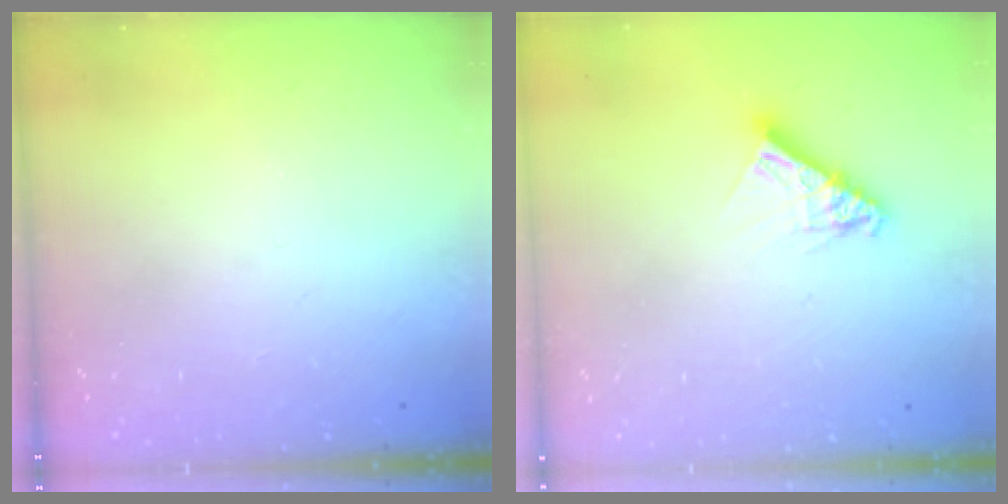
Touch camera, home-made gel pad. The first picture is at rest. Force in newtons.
{"total": 9.5, "press": 9.5, "slide": 0.7}